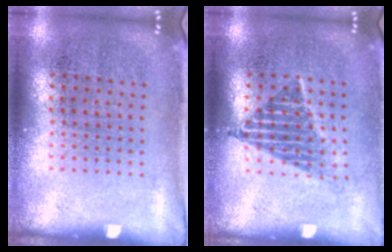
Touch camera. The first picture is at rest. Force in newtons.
{"total": 1.3, "press": 1.1, "slide": 0.7}